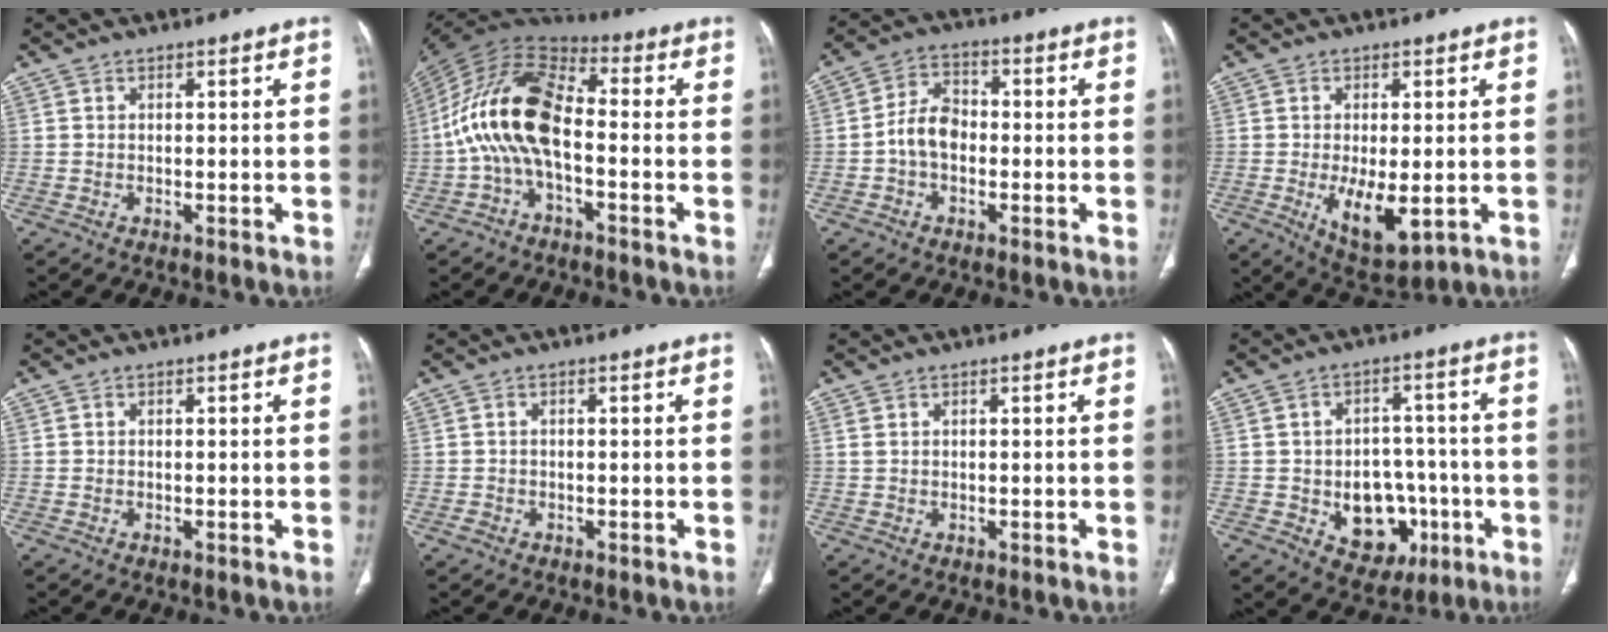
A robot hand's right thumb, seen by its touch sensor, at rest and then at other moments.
{"total": 15.7, "force": [-2.3, 8.0, 13.3], "torque": [-0.255, 0.051, -0.055]}
{"total": 6.6, "force": [-1.4, 4.6, 4.5], "torque": [-0.070, 0.025, -0.036]}
{"total": 9.1, "force": [-1.9, 3.9, 8.0], "torque": [-0.128, -0.021, -0.018]}
{"total": 0.0}
{"total": 1.0, "force": [-0.6, 0.8, 0.3], "torque": [-0.007, 0.004, -0.013]}
{"total": 0.8, "force": [0.3, 0.5, 0.5], "torque": [-0.012, 0.007, 0.010]}
{"total": 12.3, "force": [-3.5, 9.4, 7.2], "torque": [-0.055, 0.031, -0.032]}